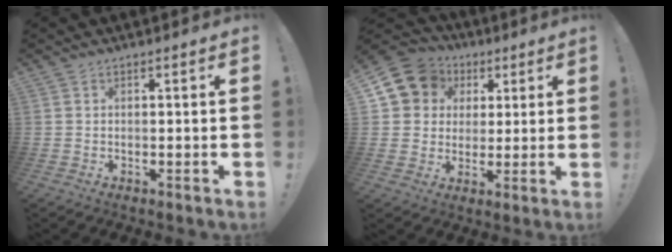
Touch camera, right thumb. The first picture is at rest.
{"total": 11.2, "force": [4.3, 9.8, 3.2], "torque": [-0.054, -0.015, 0.090]}